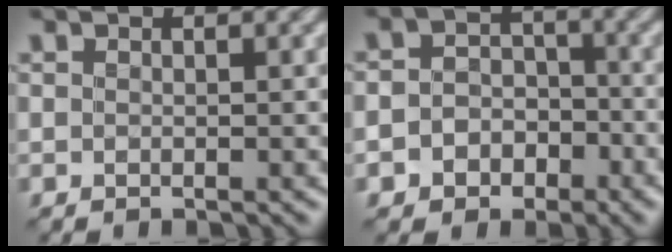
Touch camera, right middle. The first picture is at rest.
{"total": 4.4, "force": [-2.1, 3.6, 1.5], "torque": [0.008, 0.003, -0.047]}